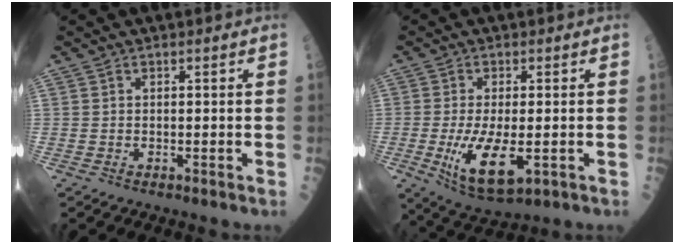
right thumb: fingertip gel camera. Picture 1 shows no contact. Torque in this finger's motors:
{"motor_torque": [-0.15, 0.47, 0.52, 0.30, 0.07]}